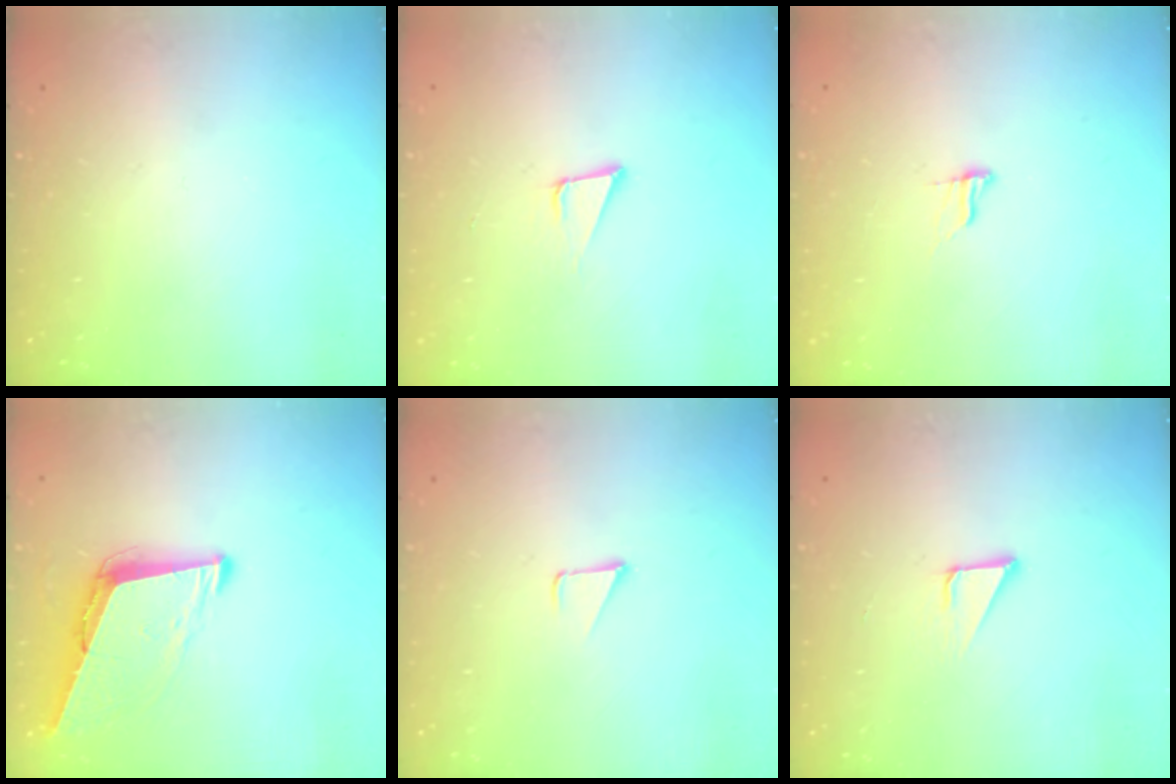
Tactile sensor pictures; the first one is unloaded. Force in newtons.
{"total": 3.7, "press": 3.1, "slide": 2.1}
{"total": 7.4, "press": 7.4, "slide": 0.8}
{"total": 9.0, "press": 8.1, "slide": 3.8}
{"total": 1.7, "press": 1.7, "slide": 0.1}
{"total": 2.1, "press": 2.1, "slide": 0.0}